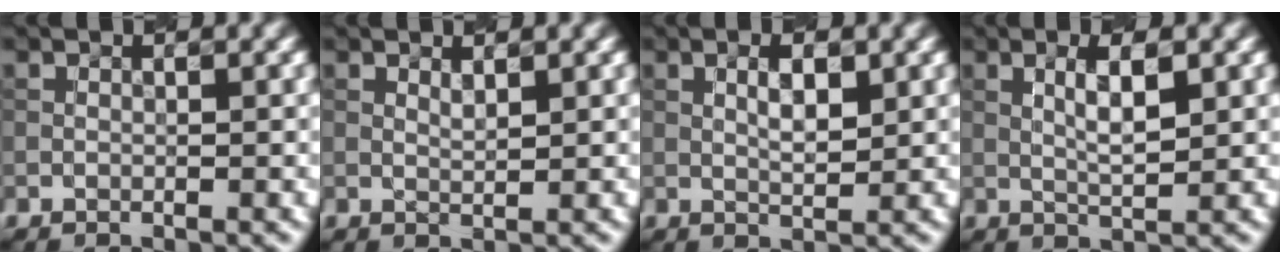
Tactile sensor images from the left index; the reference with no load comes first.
{"total": 0.8, "force": [0.6, 0.1, 0.5], "torque": [-0.010, -0.002, 0.012]}
{"total": 2.4, "force": [0.8, 0.7, 2.2], "torque": [-0.039, 0.001, 0.015]}
{"total": 3.0, "force": [0.9, 0.6, 2.8], "torque": [-0.051, 0.001, 0.017]}